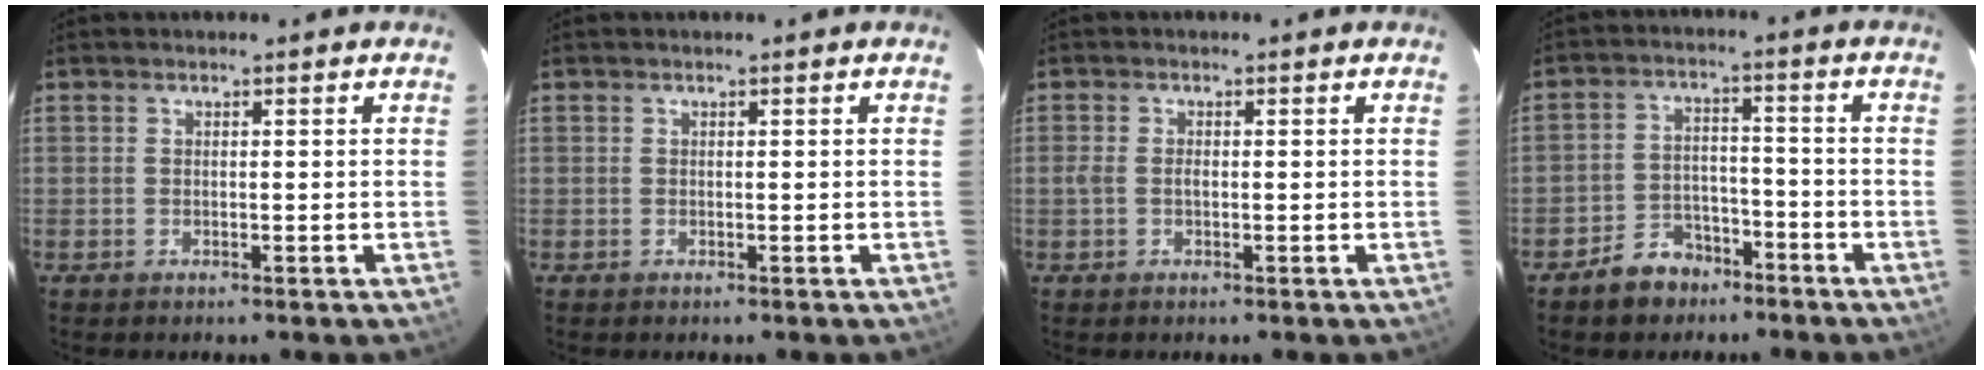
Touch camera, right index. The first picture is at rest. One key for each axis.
{"total": 0.0}
{"total": 1.6, "fx": -0.3, "fy": 0.7, "fz": 1.4, "tx": -0.031, "ty": 0.001, "tz": -0.008}
{"total": 7.5, "fx": -5.5, "fy": 4.7, "fz": 2.0, "tx": -0.053, "ty": 0.023, "tz": -0.077}